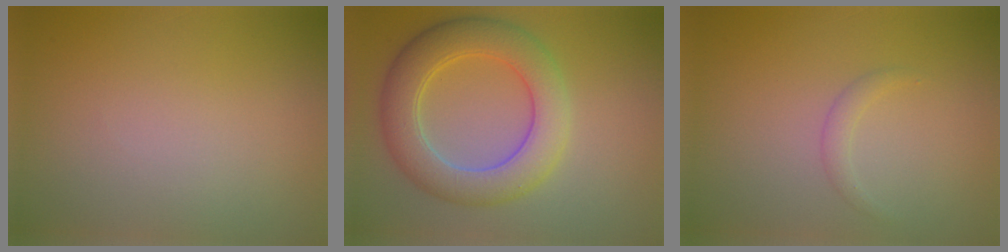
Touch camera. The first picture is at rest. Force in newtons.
{"total": 6.5, "press": 6.5, "slide": 0.3}
{"total": 1.0, "press": 1.0, "slide": 0.1}